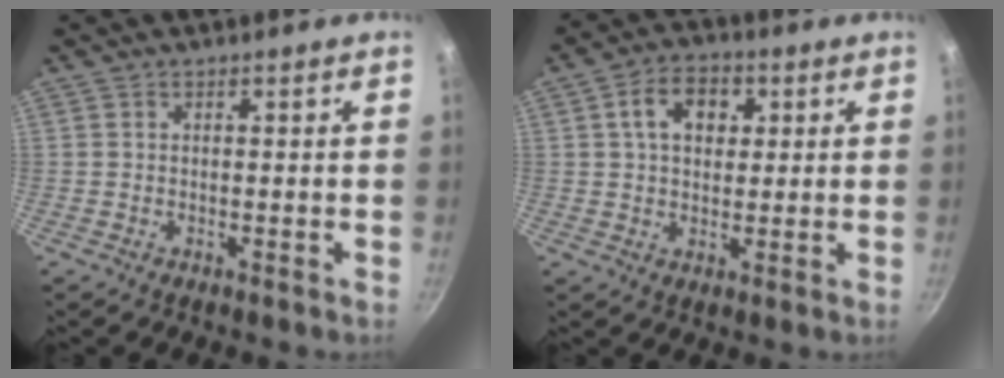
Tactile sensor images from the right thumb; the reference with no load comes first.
{"total": 8.3, "force": [2.3, 5.8, 5.5], "torque": [-0.070, 0.007, 0.031]}